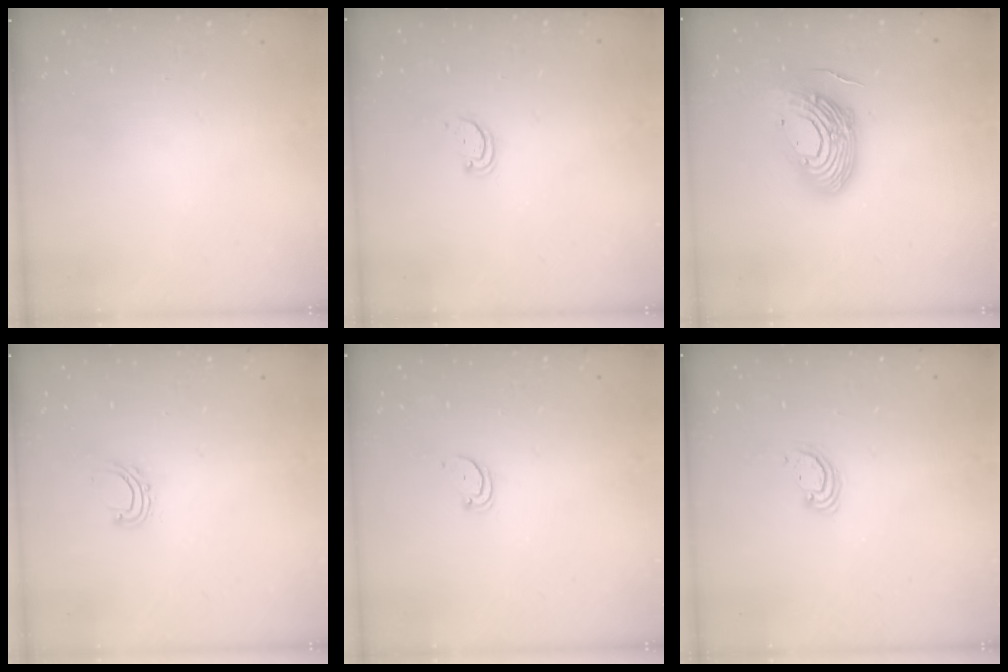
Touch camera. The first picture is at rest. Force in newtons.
{"total": 2.2, "press": 2.1, "slide": 0.4}
{"total": 15.1, "press": 15.0, "slide": 1.9}
{"total": 5.4, "press": 5.3, "slide": 0.7}
{"total": 2.7, "press": 2.7, "slide": 0.2}
{"total": 2.5, "press": 2.5, "slide": 0.2}